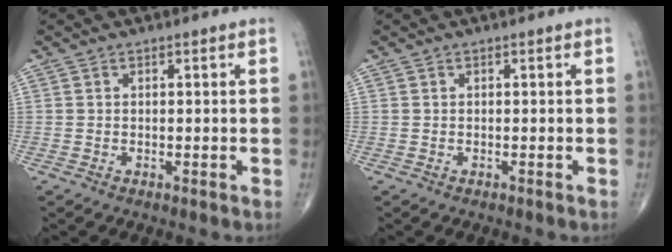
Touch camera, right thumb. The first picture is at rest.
{"total": 0.0}